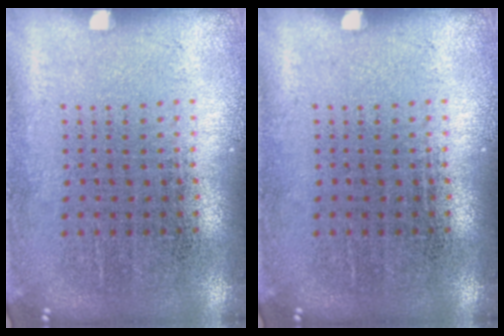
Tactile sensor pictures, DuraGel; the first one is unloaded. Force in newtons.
{"total": 0.0}